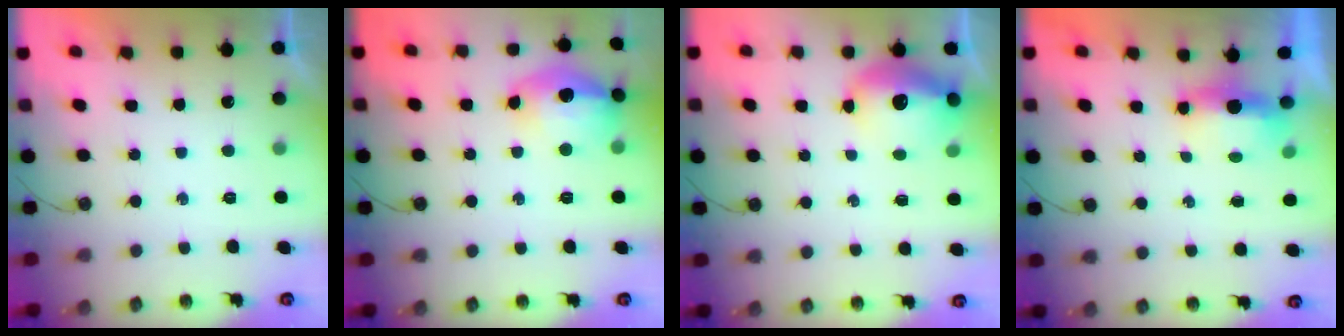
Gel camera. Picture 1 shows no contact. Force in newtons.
{"total": 16.6, "press": 16.6, "slide": 1.2}
{"total": 13.4, "press": 13.3, "slide": 1.2}
{"total": 6.6, "press": 5.4, "slide": 3.9}